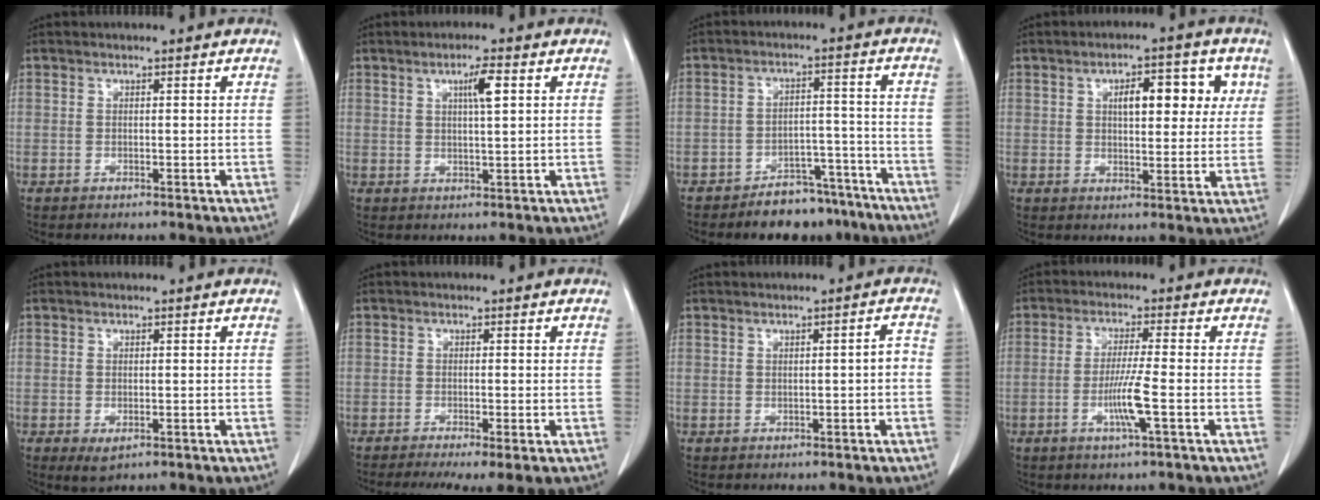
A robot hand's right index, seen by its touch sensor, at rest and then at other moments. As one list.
[{"total": 3.8, "force": [1.4, 0.3, 3.5], "torque": [-0.061, 0.001, 0.022]}, {"total": 8.9, "force": [-7.5, 4.1, 2.8], "torque": [-0.018, 0.025, -0.112]}, {"total": 8.3, "force": [2.8, 3.5, 7.0], "torque": [-0.093, 0.018, 0.038]}, {"total": 2.4, "force": [-1.0, 1.1, 1.9], "torque": [-0.033, -0.004, -0.006]}, {"total": 5.7, "force": [-3.8, 0.7, 4.2], "torque": [-0.070, -0.015, -0.064]}, {"total": 1.6, "force": [-0.3, 0.3, 1.6], "torque": [-0.022, 0.002, -0.004]}, {"total": 5.6, "force": [-1.8, -0.7, 5.3], "torque": [-0.098, -0.010, -0.035]}]